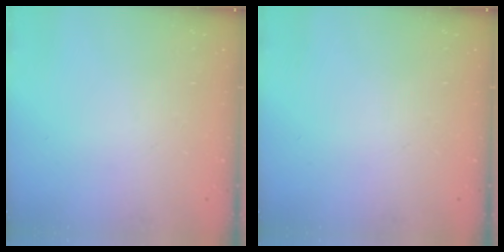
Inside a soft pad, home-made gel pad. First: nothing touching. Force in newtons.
{"total": 0.0}